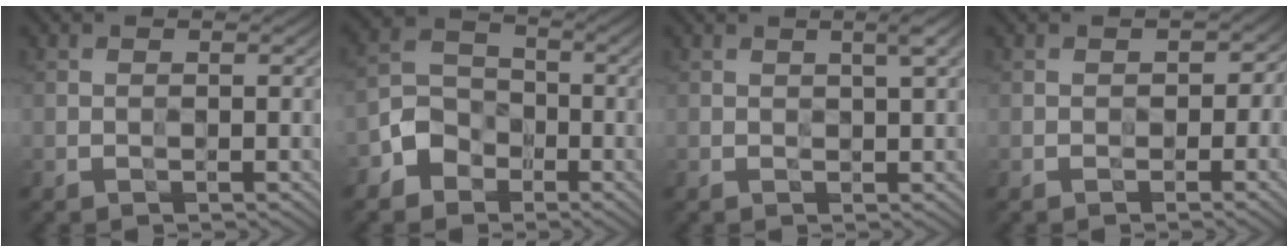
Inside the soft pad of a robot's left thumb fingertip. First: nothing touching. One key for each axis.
{"total": 4.8, "fx": -3.0, "fy": 3.7, "fz": 0.9, "tx": -0.024, "ty": 0.003, "tz": -0.073}
{"total": 1.1, "fx": 0.8, "fy": 0.0, "fz": 0.7, "tx": -0.010, "ty": 0.002, "tz": 0.014}
{"total": 1.2, "fx": -0.5, "fy": 1.1, "fz": -0.2, "tx": 0.007, "ty": -0.006, "tz": -0.008}